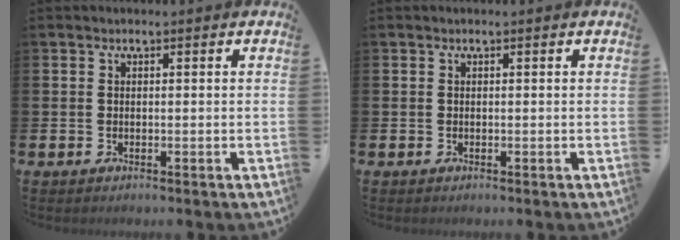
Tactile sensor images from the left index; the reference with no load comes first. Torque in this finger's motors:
{"motor_torque": [0.00, 0.00, 0.01, 0.00]}